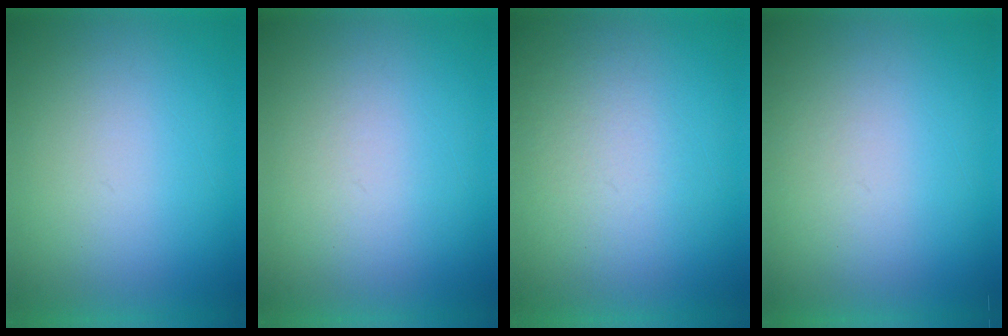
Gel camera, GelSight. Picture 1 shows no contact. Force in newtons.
{"total": 1.1}
{"total": 3.7}
{"total": 1.5}